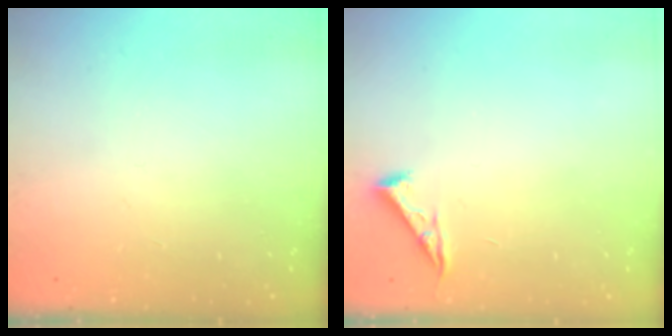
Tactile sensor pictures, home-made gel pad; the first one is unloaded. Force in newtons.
{"total": 4.3, "press": 4.3, "slide": 0.6}